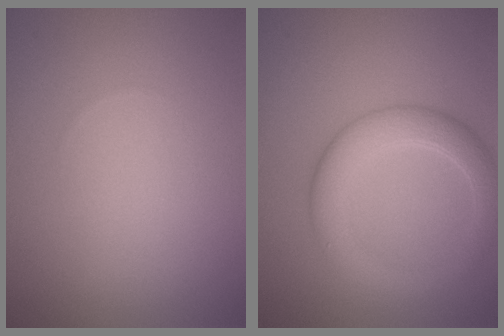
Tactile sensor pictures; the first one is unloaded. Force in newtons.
{"total": 4.4, "press": 4.4, "slide": 0.4}